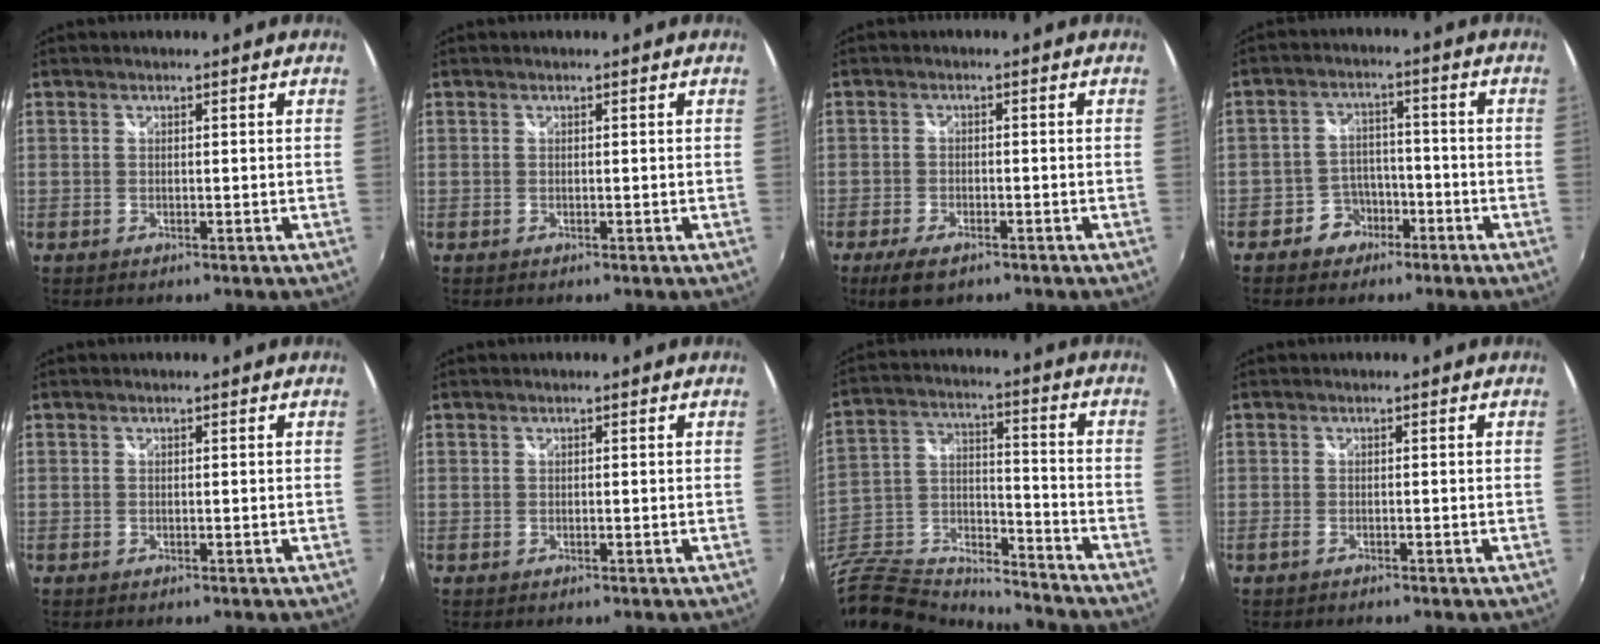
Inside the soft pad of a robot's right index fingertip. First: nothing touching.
{"total": 0.0}
{"total": 5.5, "force": [-3.9, 1.9, 3.3], "torque": [-0.083, -0.014, -0.071]}
{"total": 5.8, "force": [-3.6, 4.4, 1.0], "torque": [-0.026, 0.021, -0.054]}
{"total": 0.0}
{"total": 0.0}
{"total": 18.1, "force": [-14.5, 7.6, 7.6], "torque": [-0.192, 0.010, -0.269]}
{"total": 1.1, "force": [-0.9, 0.2, 0.6], "torque": [-0.013, -0.003, -0.019]}